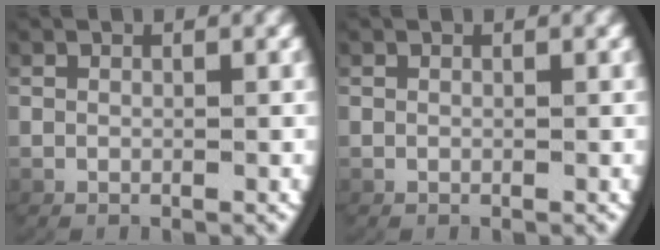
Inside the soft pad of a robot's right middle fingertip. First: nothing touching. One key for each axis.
{"total": 0.0}